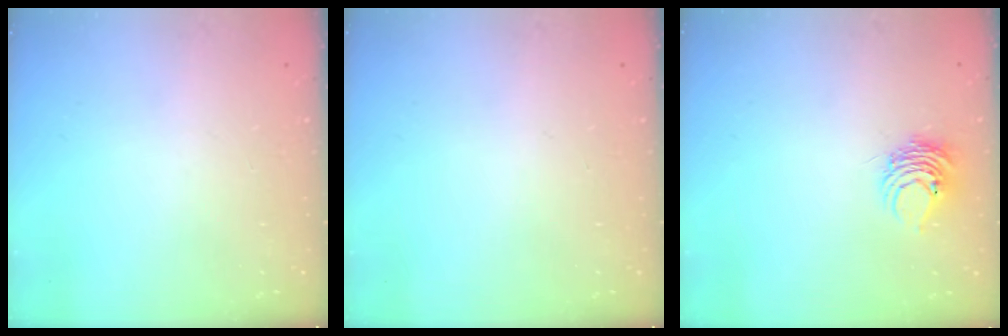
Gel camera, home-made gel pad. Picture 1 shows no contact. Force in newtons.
{"total": 0.0}
{"total": 6.8, "press": 6.7, "slide": 0.8}